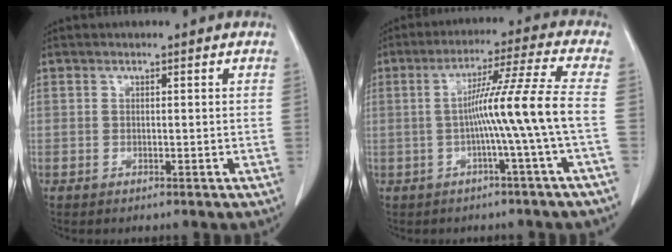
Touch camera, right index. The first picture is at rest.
{"total": 9.7, "force": [-1.6, -2.7, 9.2], "torque": [-0.155, 0.014, -0.025]}